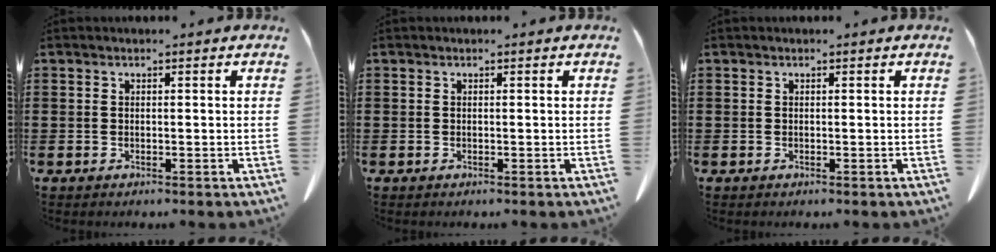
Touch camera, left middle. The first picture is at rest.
{"total": 0.0}
{"total": 0.0}